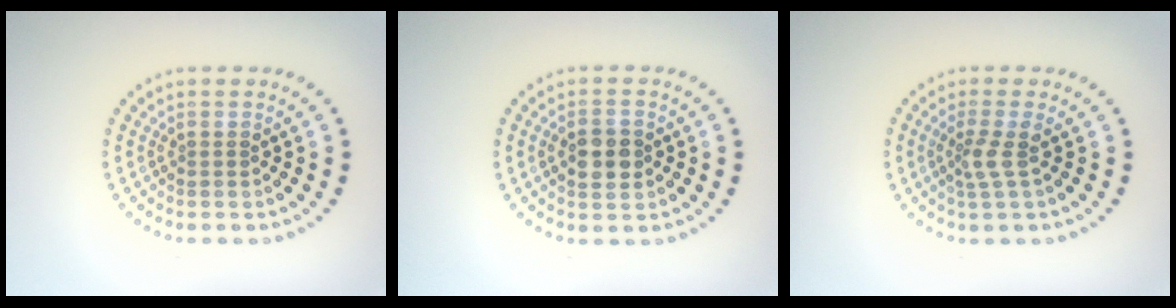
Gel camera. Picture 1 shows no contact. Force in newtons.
{"total": 3.3, "press": 3.3, "slide": 0.3}
{"total": 1.9, "press": 1.4, "slide": 1.3}